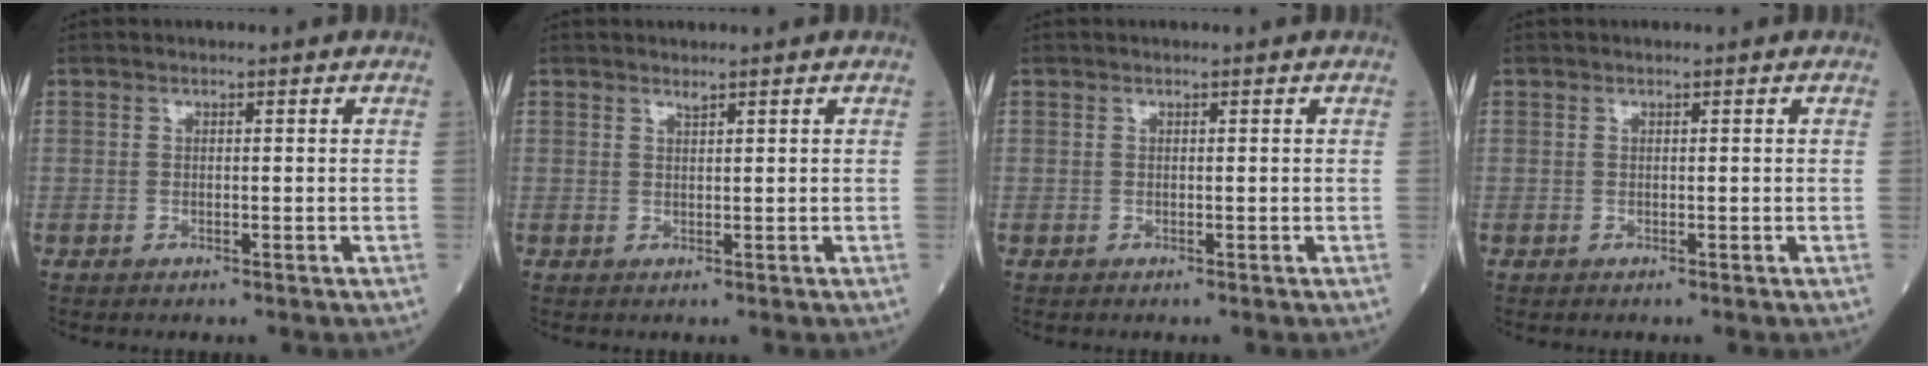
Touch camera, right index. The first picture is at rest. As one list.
[{"total": 0.6, "force": [0.5, -0.1, 0.2], "torque": [-0.010, -0.006, 0.011]}, {"total": 0.0}, {"total": 0.0}]